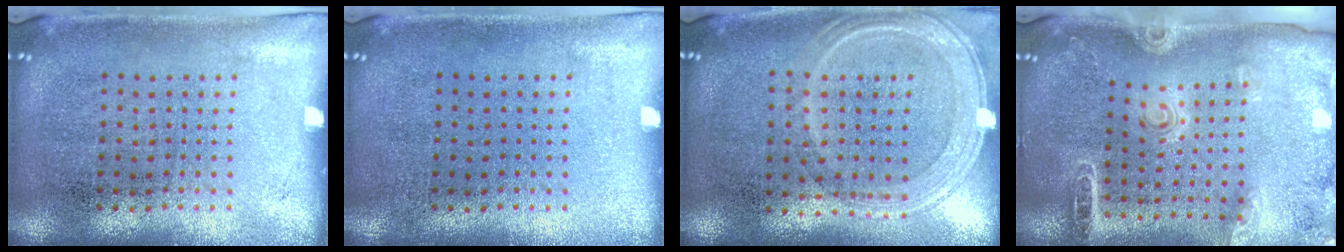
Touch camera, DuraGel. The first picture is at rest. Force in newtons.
{"total": 0.0}
{"total": 1.3, "press": 1.2, "slide": 0.4}
{"total": 1.8, "press": 1.8, "slide": 0.2}